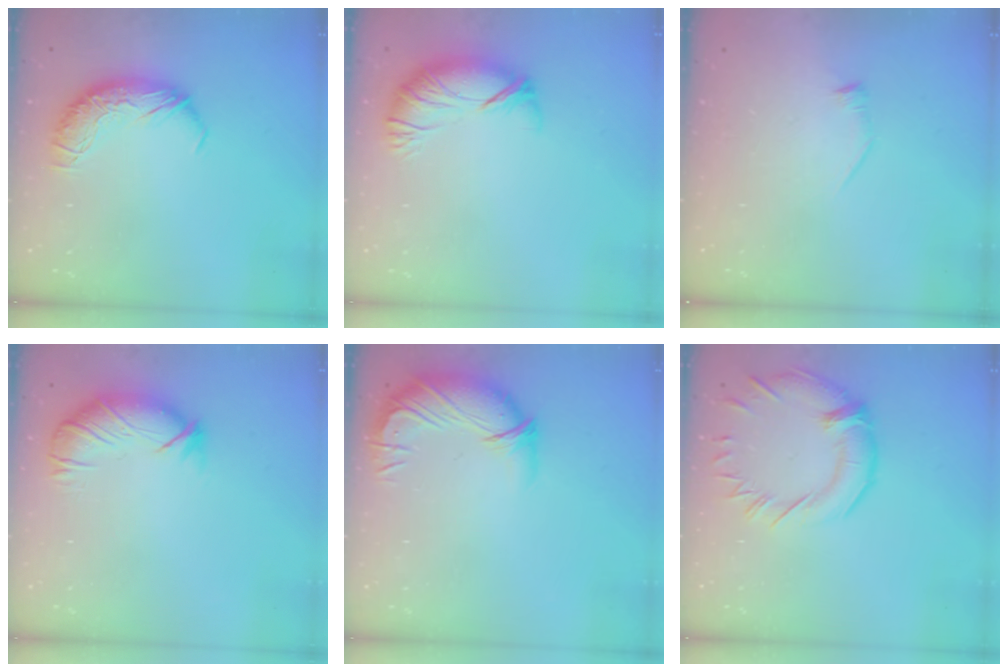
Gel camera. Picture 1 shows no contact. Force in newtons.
{"total": 3.7, "press": 3.1, "slide": 2.0}
{"total": 6.5, "press": 6.4, "slide": 1.0}
{"total": 2.7, "press": 2.4, "slide": 1.4}
{"total": 2.9, "press": 0.1, "slide": 2.9}
{"total": 2.0, "press": 1.7, "slide": 1.0}